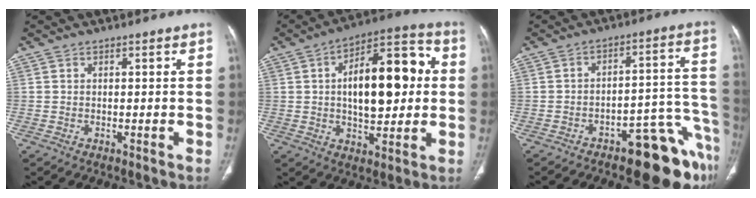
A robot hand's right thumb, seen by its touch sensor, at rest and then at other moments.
{"total": 18.8, "force": [2.1, 9.1, 16.4], "torque": [-0.214, 0.027, 0.027]}
{"total": 15.0, "force": [-10.0, 5.2, 10.0], "torque": [-0.058, 0.091, -0.137]}